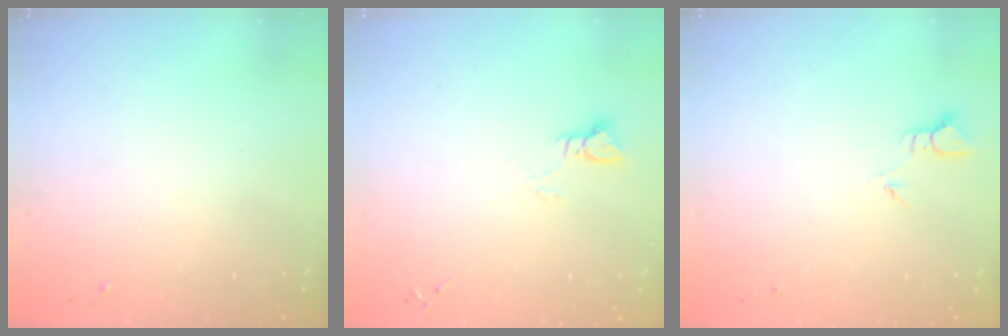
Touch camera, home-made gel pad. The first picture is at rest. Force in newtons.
{"total": 3.0, "press": 3.0, "slide": 0.3}
{"total": 2.3, "press": 2.3, "slide": 0.1}